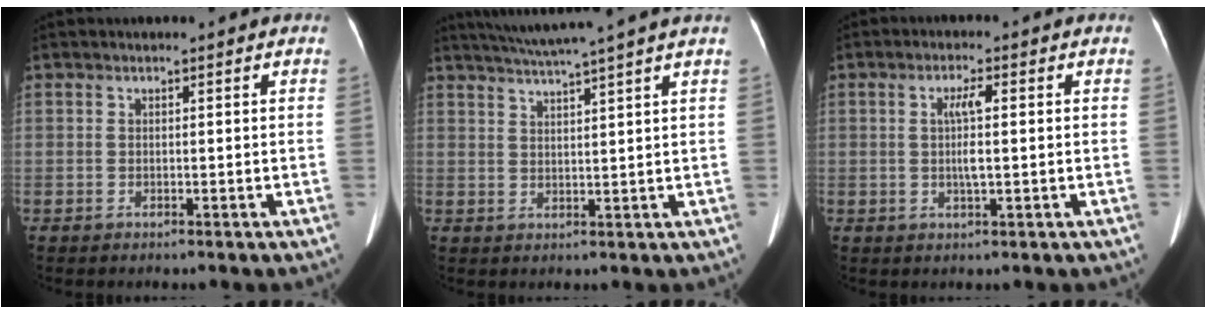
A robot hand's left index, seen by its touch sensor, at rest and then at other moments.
{"total": 9.4, "force": [7.9, -2.2, 4.6], "torque": [-0.074, 0.010, 0.111]}
{"total": 3.8, "force": [0.2, 0.2, 3.8], "torque": [-0.077, 0.001, 0.005]}